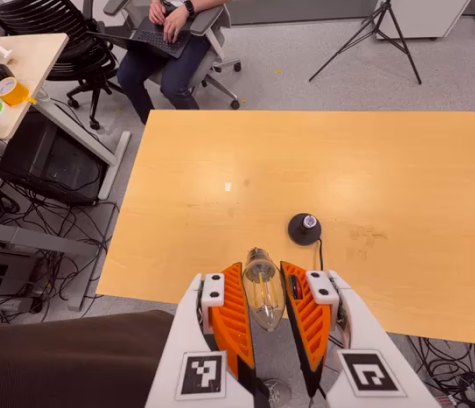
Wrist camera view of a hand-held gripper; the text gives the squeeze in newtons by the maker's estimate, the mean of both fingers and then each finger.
{"total": 13.4, "left": 14.3, "right": 12.6}